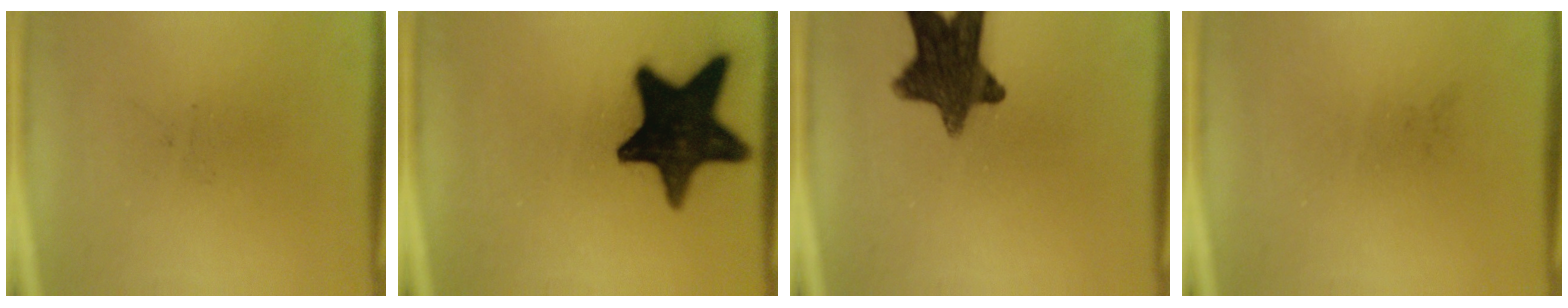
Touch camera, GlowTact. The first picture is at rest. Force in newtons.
{"total": 18.4}
{"total": 12.8}
{"total": 0.0}